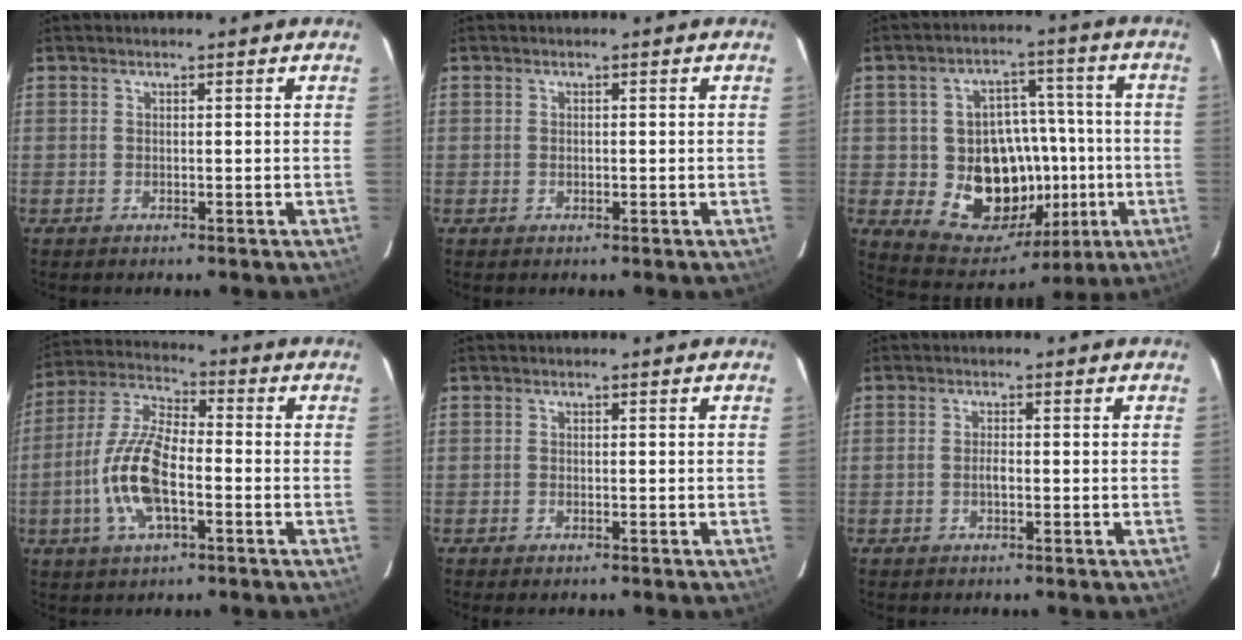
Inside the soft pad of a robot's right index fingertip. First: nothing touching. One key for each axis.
{"total": 0.7, "fx": -0.1, "fy": 0.7, "fz": 0.2, "tx": -0.002, "ty": 0.000, "tz": -0.002}
{"total": 17.5, "fx": -3.1, "fy": 14.5, "fz": 9.4, "tx": -0.185, "ty": 0.023, "tz": -0.018}
{"total": 13.4, "fx": -3.7, "fy": 5.4, "fz": 11.7, "tx": -0.251, "ty": 0.002, "tz": -0.075}
{"total": 0.8, "fx": -0.6, "fy": 0.4, "fz": 0.3, "tx": -0.006, "ty": -0.003, "tz": -0.012}
{"total": 1.5, "fx": -0.5, "fy": 0.7, "fz": 1.2, "tx": -0.025, "ty": 0.003, "tz": -0.010}